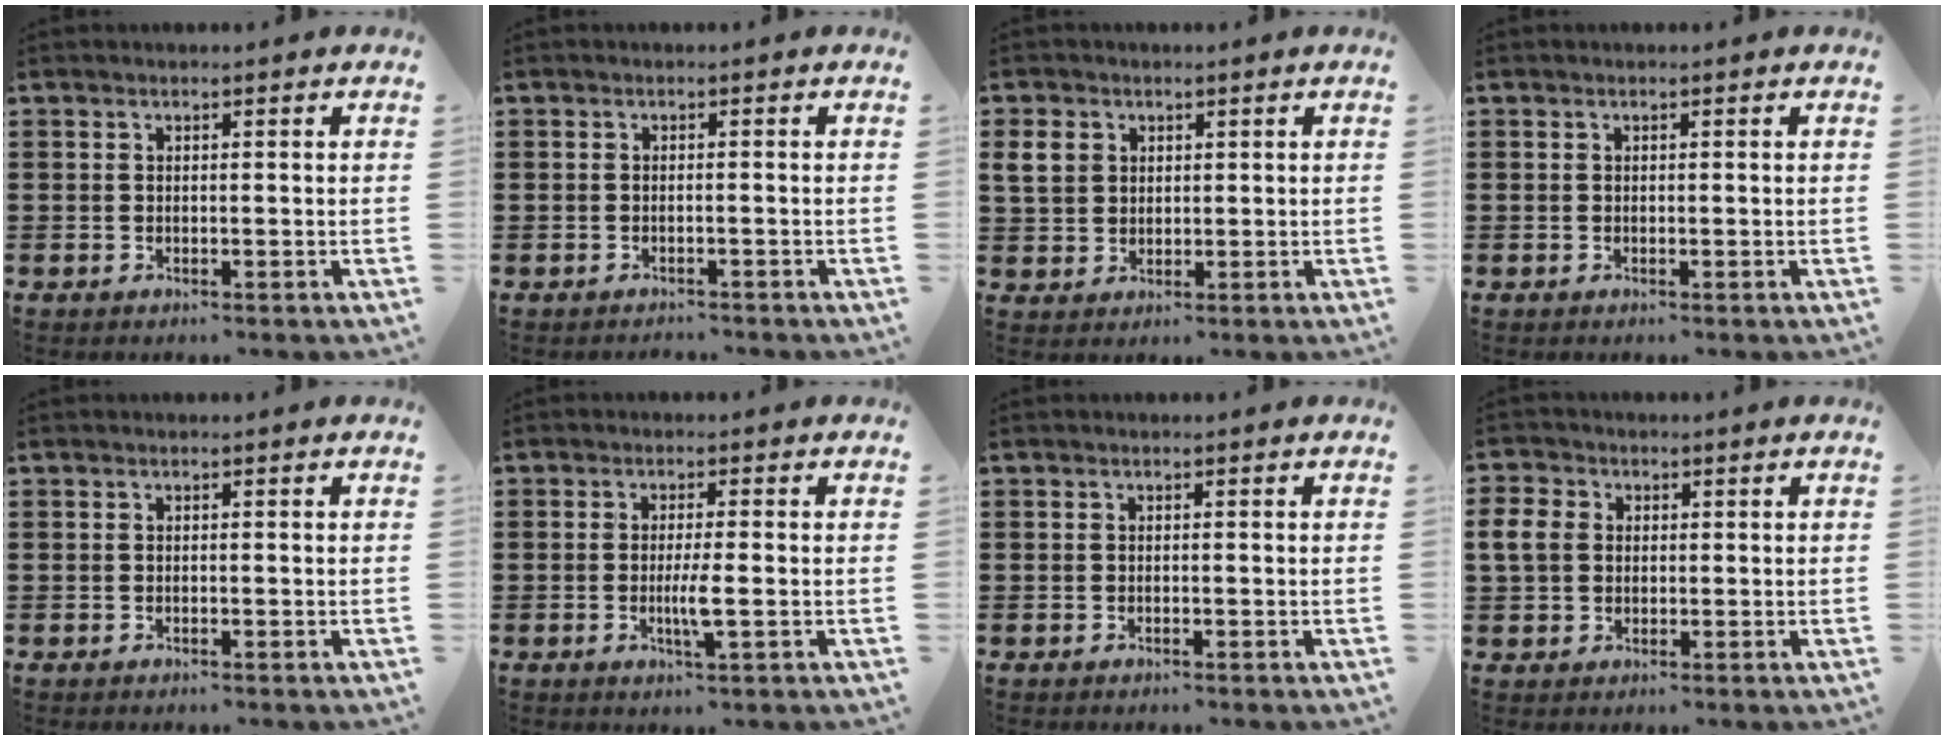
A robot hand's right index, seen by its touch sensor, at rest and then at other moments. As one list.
[{"total": 0.8, "force": [-0.7, 0.3, 0.1], "torque": [-0.003, 0.000, -0.016]}, {"total": 4.0, "force": [1.5, 3.4, 1.5], "torque": [-0.051, 0.009, 0.025]}, {"total": 0.0}, {"total": 0.0}, {"total": 3.7, "force": [-0.8, 0.2, 3.6], "torque": [-0.071, -0.008, -0.017]}, {"total": 0.0}, {"total": 4.1, "force": [0.5, 3.6, 2.0], "torque": [-0.065, 0.008, 0.002]}]